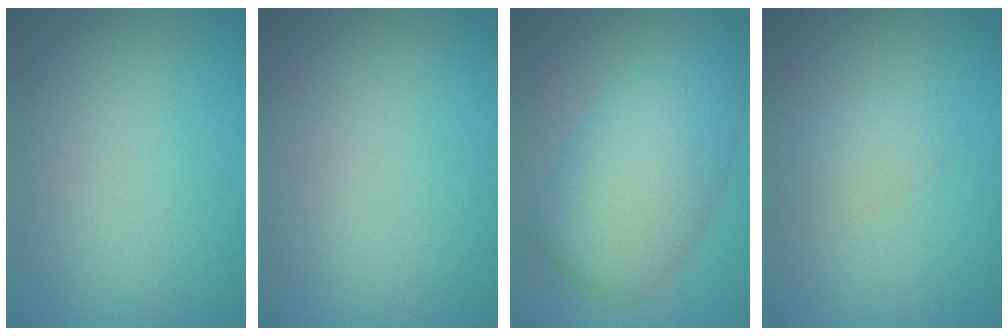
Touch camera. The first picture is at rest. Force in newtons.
{"total": 0.0}
{"total": 7.6, "press": 7.6, "slide": 0.2}
{"total": 1.9, "press": 1.9, "slide": 0.1}